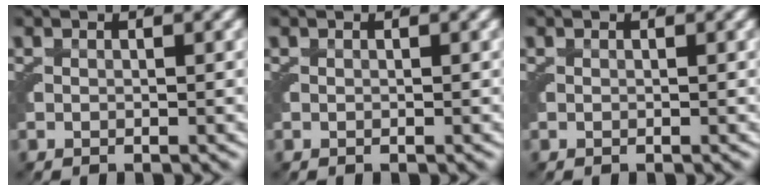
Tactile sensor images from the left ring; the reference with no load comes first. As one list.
[{"total": 0.0}, {"total": 0.0}]